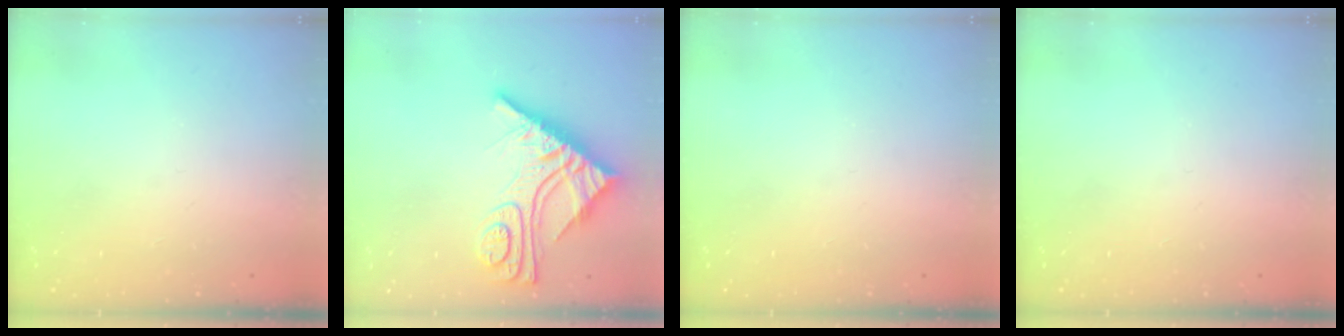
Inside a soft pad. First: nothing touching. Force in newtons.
{"total": 13.9, "press": 13.8, "slide": 1.4}
{"total": 0.0}
{"total": 0.0}